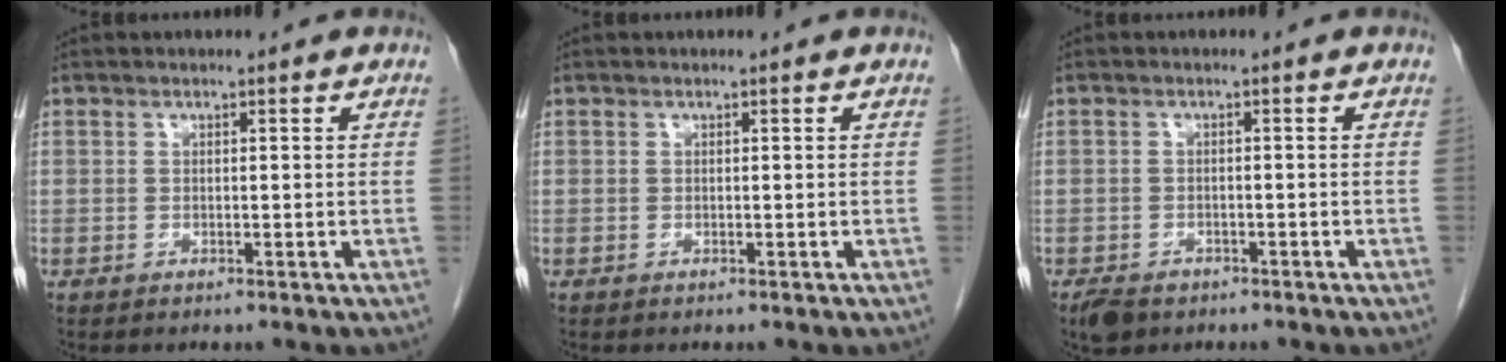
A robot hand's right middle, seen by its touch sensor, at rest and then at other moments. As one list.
[{"total": 0.0}, {"total": 3.6, "force": [-2.6, 2.2, 1.3], "torque": [-0.023, -0.002, -0.038]}]